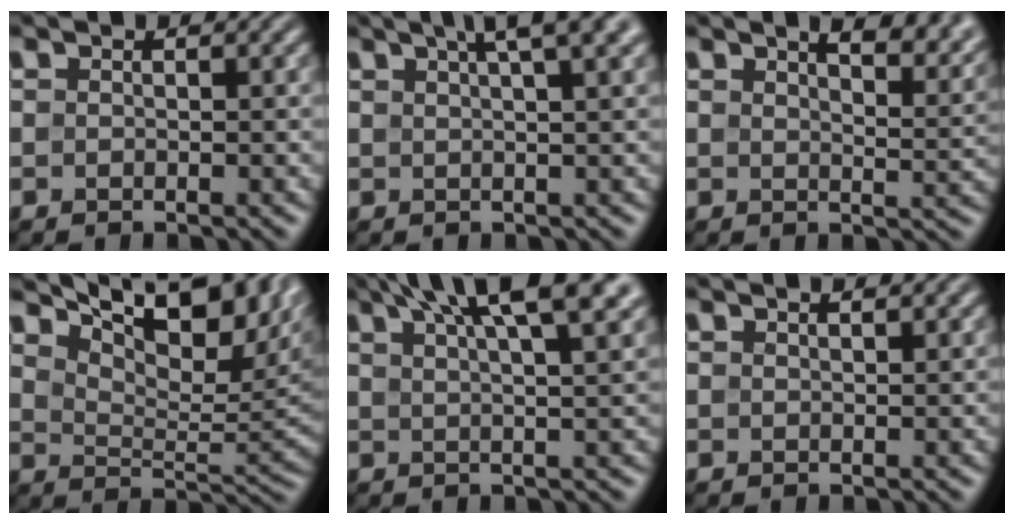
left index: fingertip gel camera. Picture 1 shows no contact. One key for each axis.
{"total": 5.6, "fx": 3.8, "fy": 1.3, "fz": 3.9, "tx": -0.032, "ty": 0.025, "tz": 0.038}
{"total": 7.1, "fx": 5.2, "fy": 2.6, "fz": 4.2, "tx": -0.017, "ty": 0.022, "tz": 0.042}
{"total": 11.0, "fx": 6.8, "fy": 4.1, "fz": 7.6, "tx": -0.116, "ty": 0.016, "tz": 0.111}
{"total": 9.0, "fx": 5.9, "fy": 1.9, "fz": 6.5, "tx": -0.059, "ty": 0.036, "tz": 0.063}
{"total": 1.3, "fx": 1.2, "fy": 0.3, "fz": 0.3, "tx": -0.001, "ty": -0.001, "tz": 0.011}